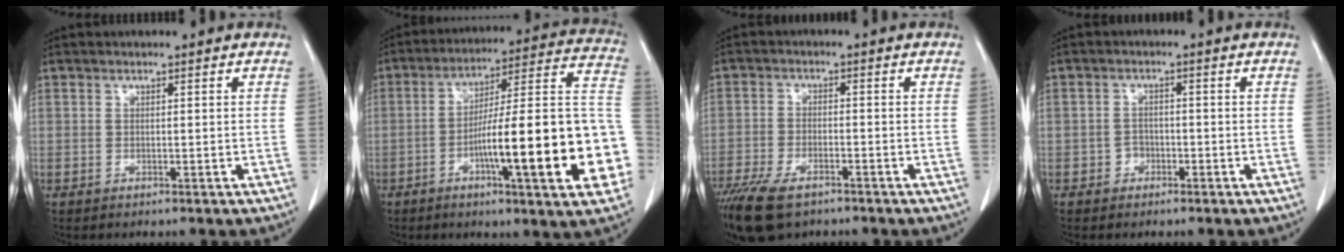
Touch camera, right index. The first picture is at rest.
{"total": 23.2, "force": [-6.5, 2.4, 22.2], "torque": [-0.244, 0.021, -0.092]}
{"total": 9.5, "force": [-6.8, 3.5, 5.6], "torque": [-0.102, -0.016, -0.115]}
{"total": 1.9, "force": [-1.0, 1.6, 0.3], "torque": [0.000, 0.008, -0.019]}